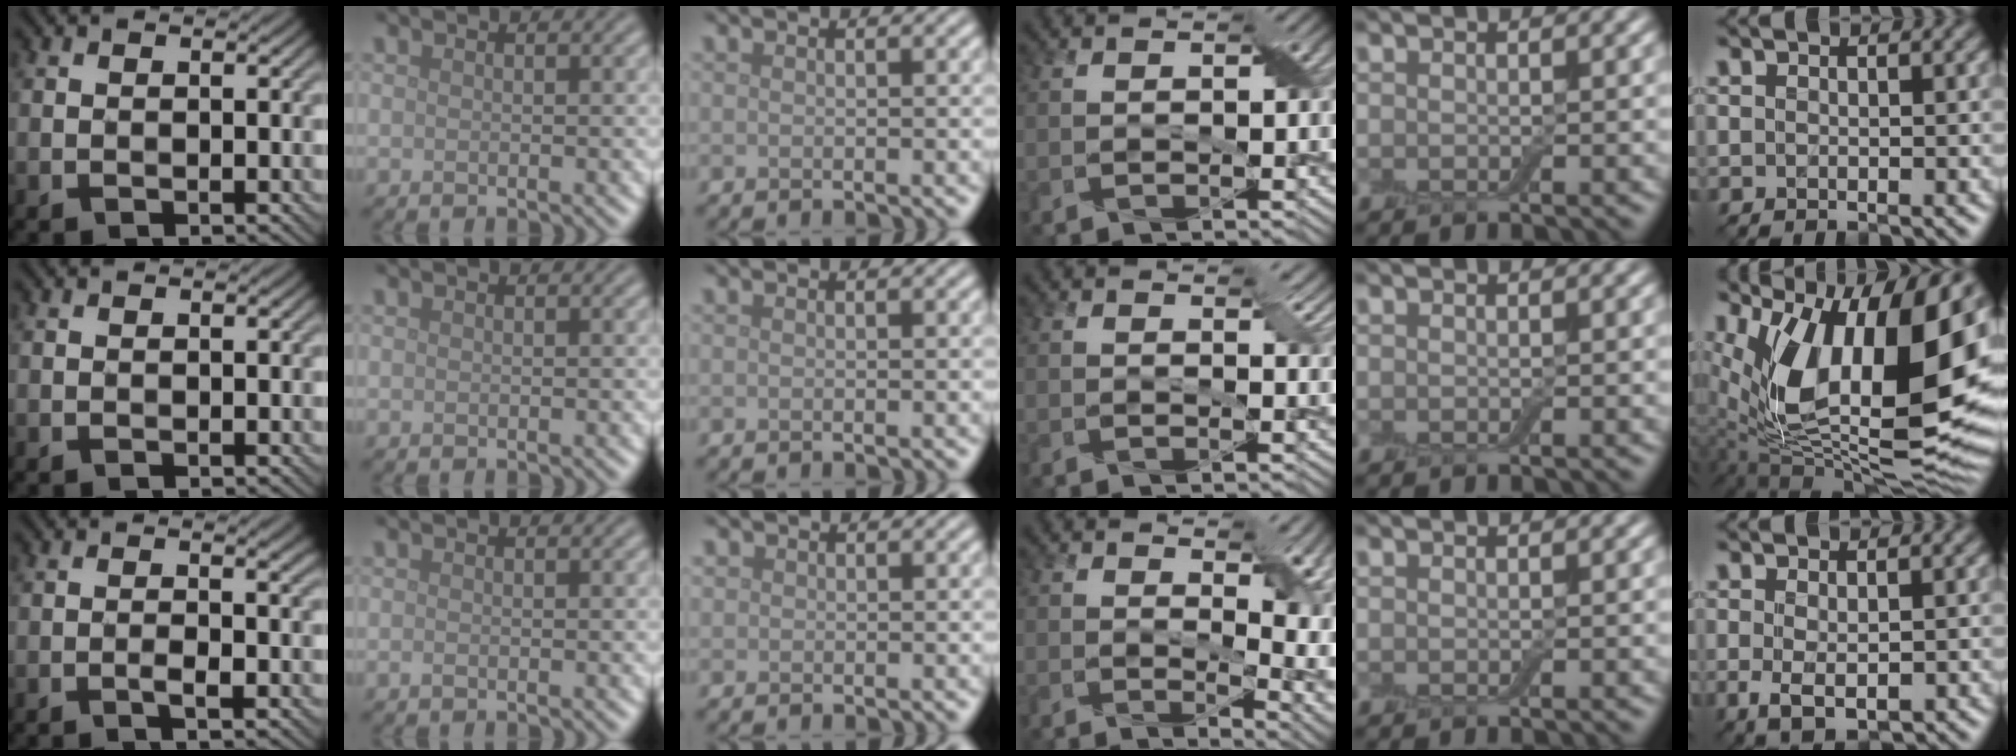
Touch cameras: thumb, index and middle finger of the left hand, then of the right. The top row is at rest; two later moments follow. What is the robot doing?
{"motion": "peel", "object": "adhesive wrap"}